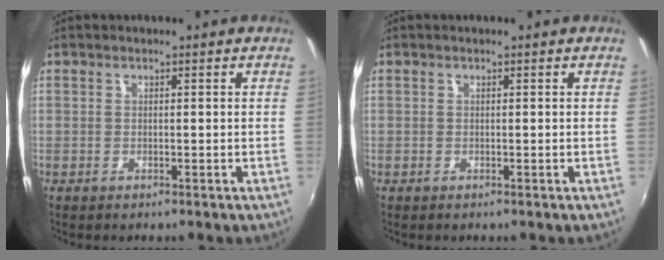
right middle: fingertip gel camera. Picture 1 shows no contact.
{"total": 0.0}